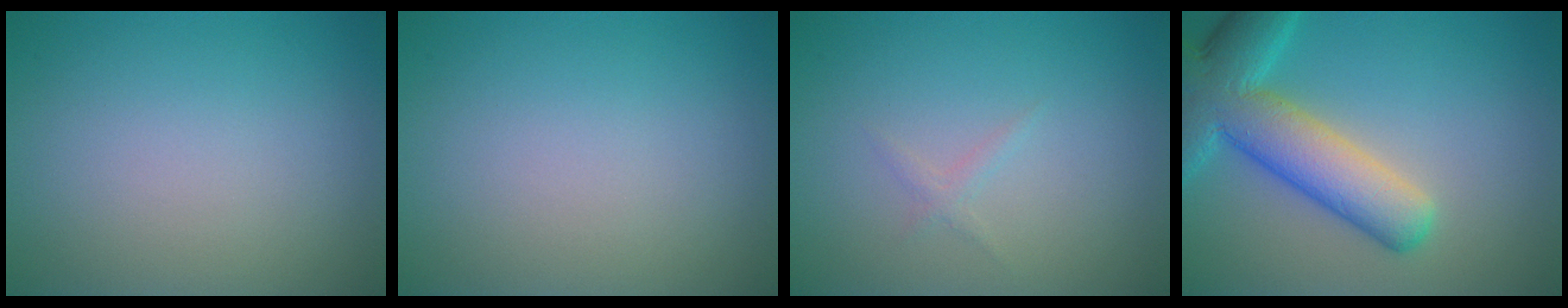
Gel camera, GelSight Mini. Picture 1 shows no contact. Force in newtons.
{"total": 0.0}
{"total": 0.8, "press": 0.8, "slide": 0.1}
{"total": 8.7, "press": 8.7, "slide": 0.5}